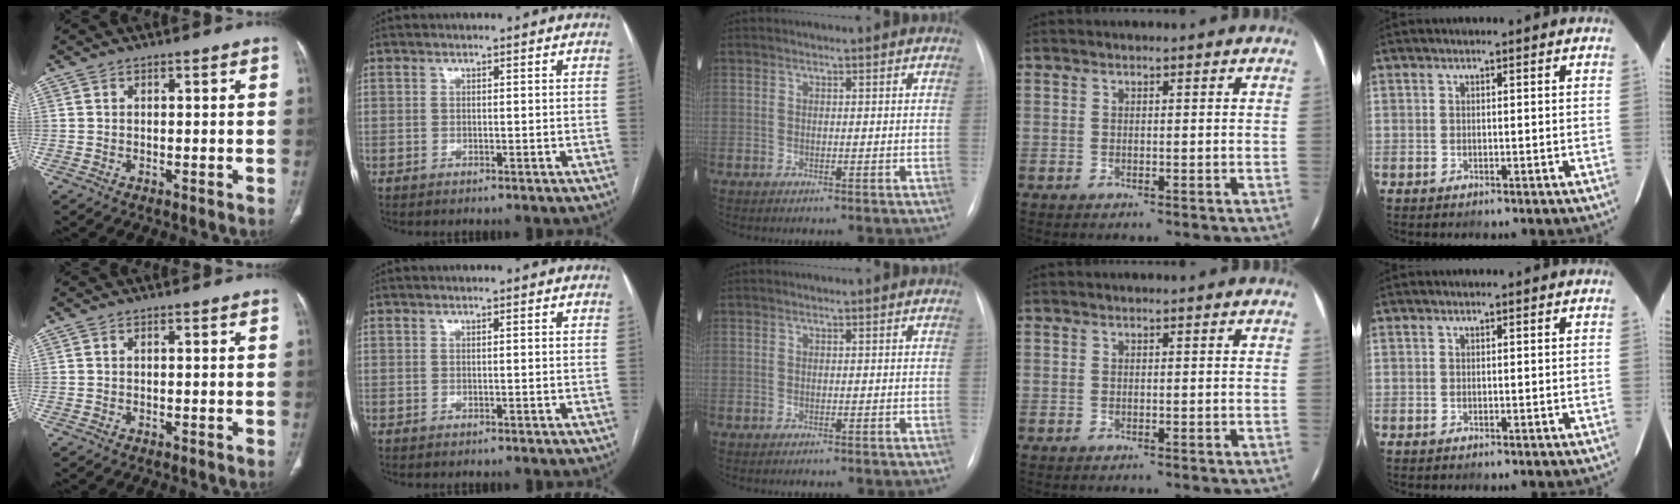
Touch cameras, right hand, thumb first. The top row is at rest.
{}